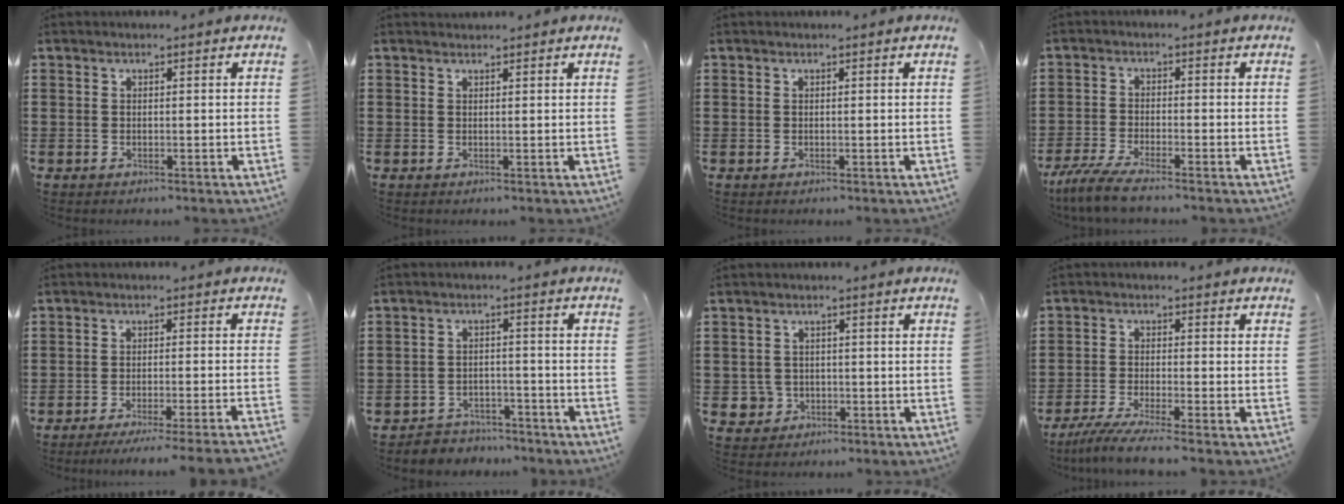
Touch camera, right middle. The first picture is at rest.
{"total": 0.8, "force": [0.7, 0.2, -0.1], "torque": [0.008, -0.004, 0.012]}
{"total": 0.0}
{"total": 4.3, "force": [-3.6, -0.1, 2.2], "torque": [-0.067, -0.019, -0.076]}
{"total": 3.3, "force": [-2.8, -0.7, 1.6], "torque": [-0.026, -0.008, -0.057]}
{"total": 3.5, "force": [-3.4, 0.7, -0.3], "torque": [-0.003, 0.002, -0.074]}
{"total": 2.5, "force": [-0.7, 2.4, 0.4], "torque": [-0.018, 0.003, -0.016]}
{"total": 4.0, "force": [-3.5, -0.5, 2.0], "torque": [-0.049, -0.017, -0.069]}